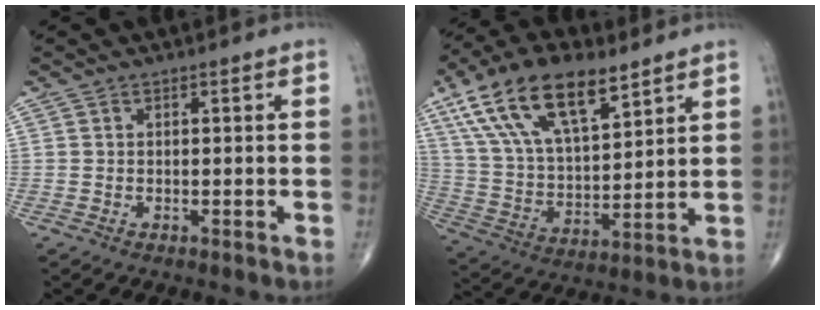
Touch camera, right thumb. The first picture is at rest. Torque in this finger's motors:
{"motor_torque": [-0.32, 3.71, 1.73, 1.04, 0.51]}